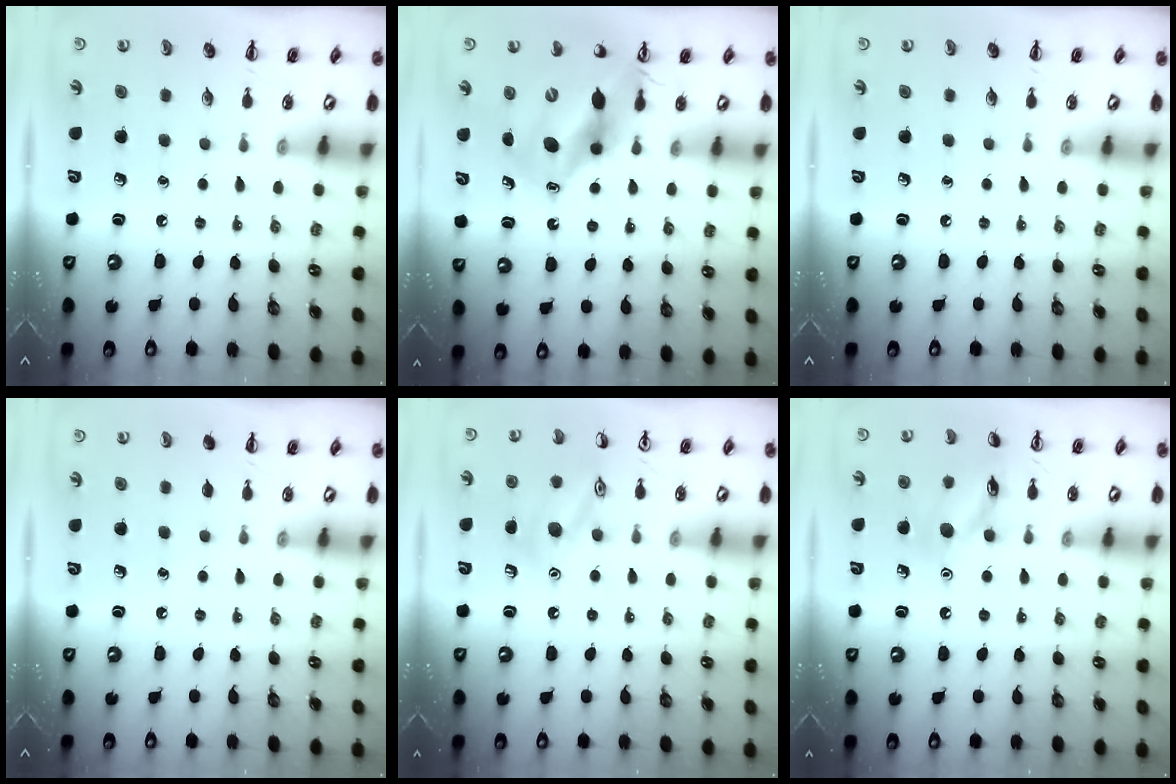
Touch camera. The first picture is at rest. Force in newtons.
{"total": 13.8, "press": 13.1, "slide": 4.4}
{"total": 0.0}
{"total": 0.0}
{"total": 12.2, "press": 12.2, "slide": 0.8}
{"total": 11.5, "press": 11.5, "slide": 0.6}